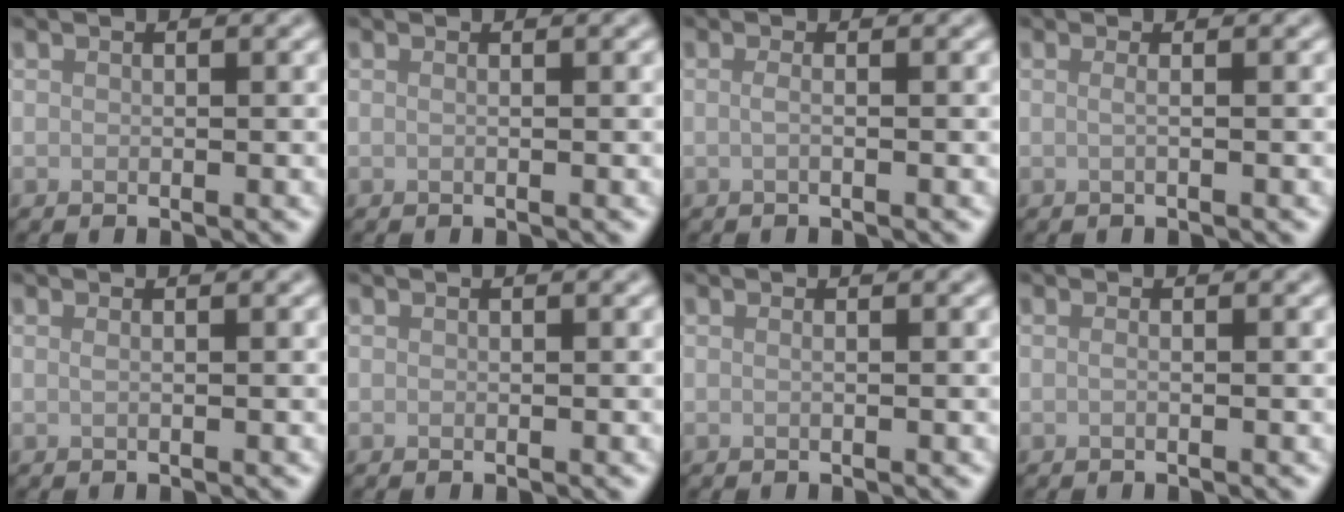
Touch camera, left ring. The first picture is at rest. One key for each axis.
{"total": 0.6, "fx": 0.1, "fy": 0.3, "fz": 0.5, "tx": -0.006, "ty": -0.001, "tz": -0.005}
{"total": 1.2, "fx": -0.1, "fy": 0.5, "fz": 1.1, "tx": -0.015, "ty": -0.003, "tz": -0.008}
{"total": 1.3, "fx": 0.1, "fy": 0.6, "fz": 1.2, "tx": -0.015, "ty": -0.007, "tz": -0.014}
{"total": 0.8, "fx": 0.2, "fy": 0.3, "fz": 0.7, "tx": -0.008, "ty": 0.000, "tz": -0.002}
{"total": 0.0}
{"total": 0.7, "fx": 0.1, "fy": 0.3, "fz": 0.6, "tx": -0.008, "ty": -0.002, "tz": -0.006}
{"total": 0.7, "fx": -0.1, "fy": 0.3, "fz": 0.6, "tx": -0.009, "ty": -0.002, "tz": -0.005}